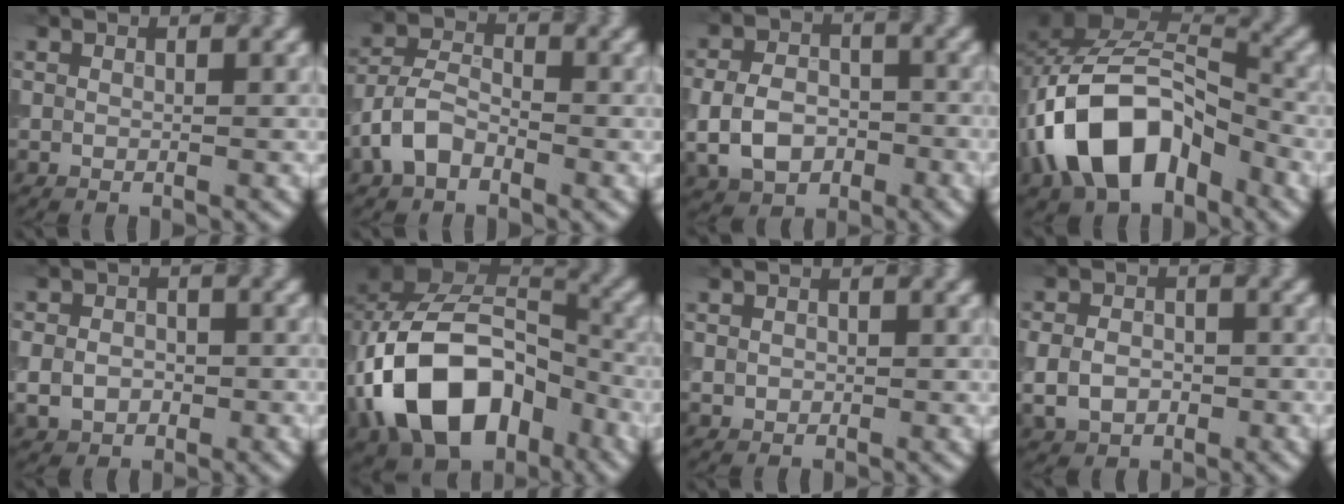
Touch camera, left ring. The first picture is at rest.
{"total": 3.9, "force": [-2.1, 2.3, 2.3], "torque": [-0.046, 0.008, -0.050]}
{"total": 5.7, "force": [-1.8, 4.2, 3.5], "torque": [-0.067, -0.003, -0.037]}
{"total": 11.2, "force": [-4.7, 6.9, 7.5], "torque": [-0.134, 0.015, -0.091]}
{"total": 3.5, "force": [-0.7, 2.8, 2.0], "torque": [-0.035, -0.006, -0.013]}
{"total": 13.6, "force": [-4.6, 9.1, 9.0], "torque": [-0.161, 0.009, -0.088]}
{"total": 0.9, "force": [0.0, 0.9, 0.4], "torque": [-0.002, -0.002, -0.002]}
{"total": 4.2, "force": [-1.1, 3.1, 2.5], "torque": [-0.041, -0.005, -0.022]}